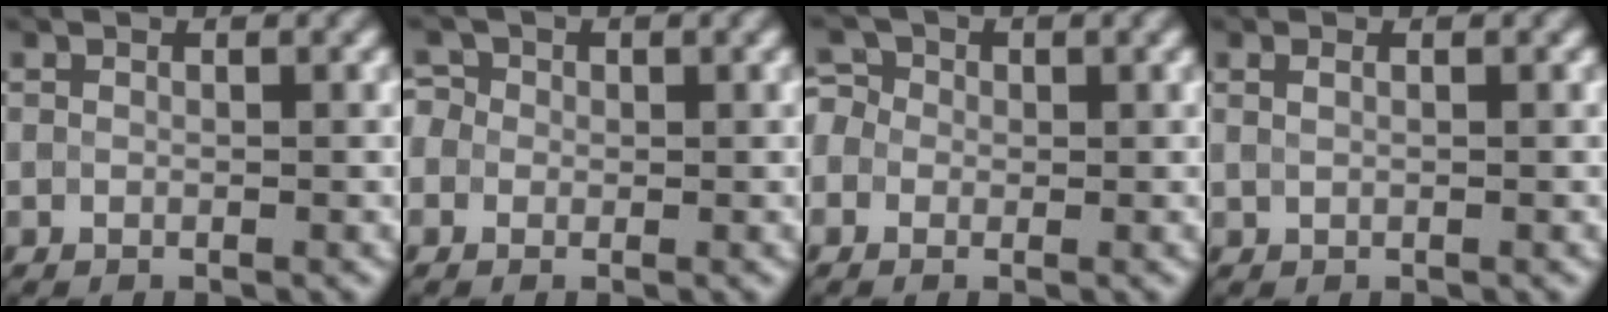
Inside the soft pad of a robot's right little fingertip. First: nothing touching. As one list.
[{"total": 2.8, "force": [0.7, 2.5, 1.1], "torque": [-0.004, 0.025, -0.021]}, {"total": 3.2, "force": [0.3, 2.9, 1.3], "torque": [-0.016, 0.027, -0.025]}, {"total": 0.8, "force": [0.5, 0.4, 0.6], "torque": [-0.013, 0.002, 0.011]}]